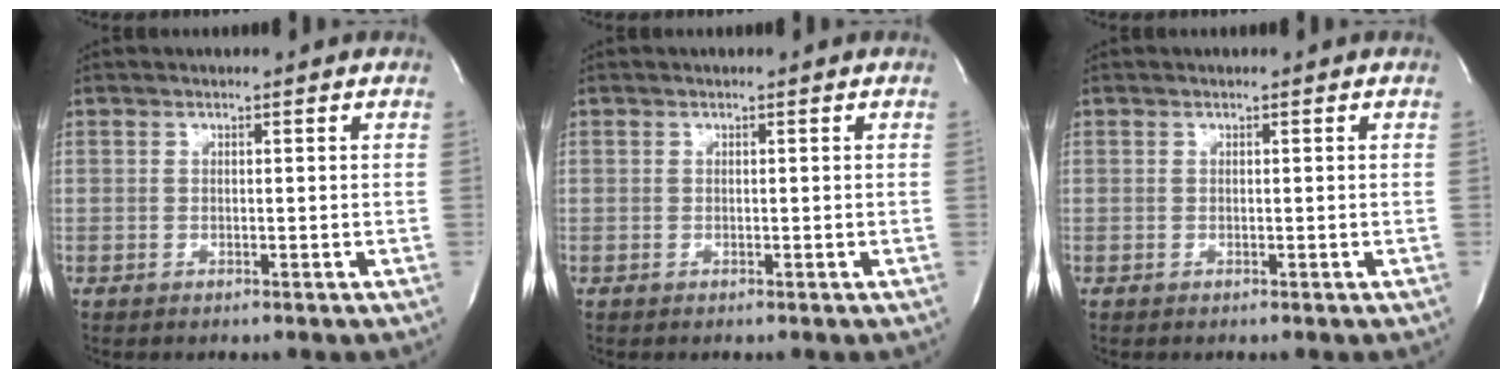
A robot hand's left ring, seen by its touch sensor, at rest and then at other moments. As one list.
[{"total": 0.0}, {"total": 0.0}]